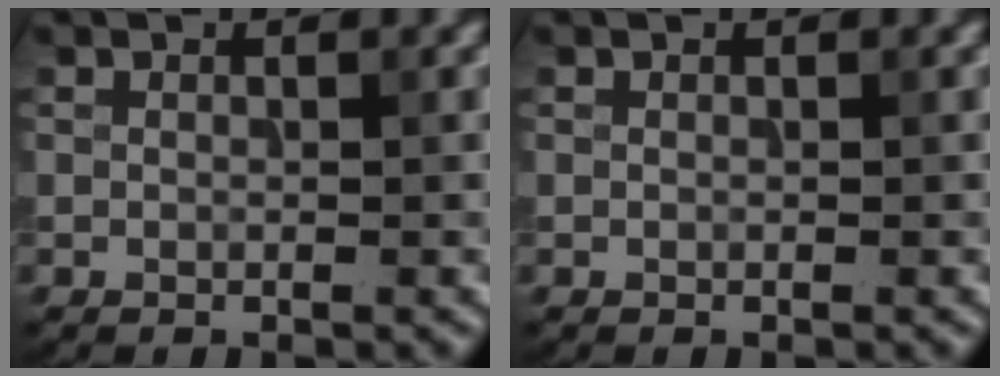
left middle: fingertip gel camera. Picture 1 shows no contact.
{"total": 0.0}